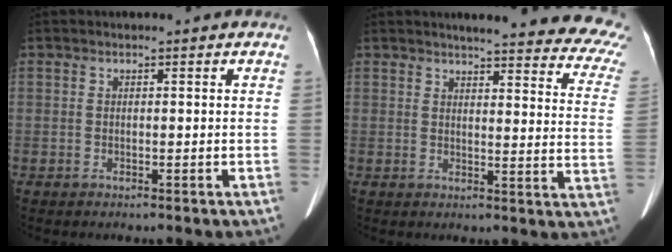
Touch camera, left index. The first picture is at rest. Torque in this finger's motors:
{"motor_torque": [0.81, -1.33, 0.07, 0.03]}